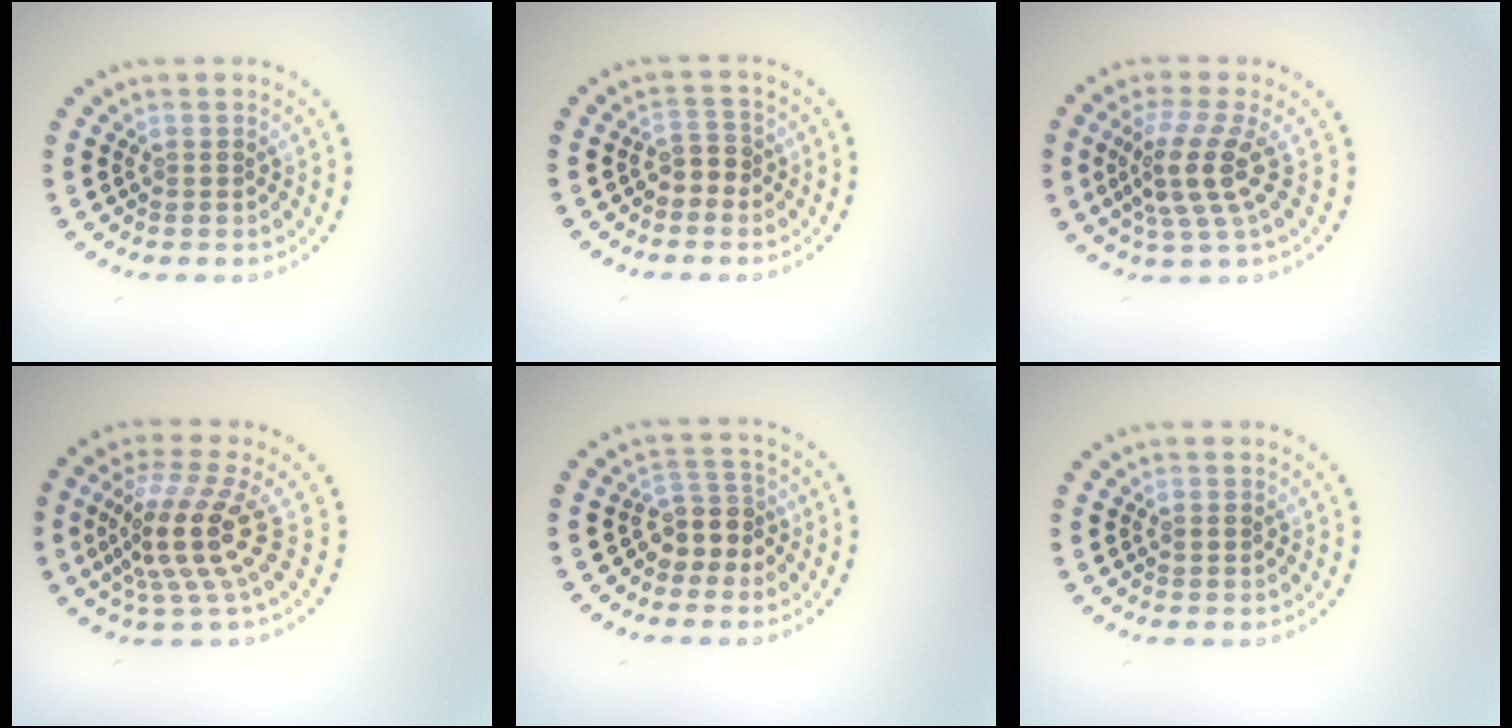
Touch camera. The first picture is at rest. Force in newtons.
{"total": 1.8, "press": 1.6, "slide": 0.9}
{"total": 4.1, "press": 3.1, "slide": 2.7}
{"total": 5.1, "press": 3.7, "slide": 3.5}
{"total": 2.8, "press": 2.3, "slide": 1.5}
{"total": 0.6, "press": 0.6, "slide": 0.1}